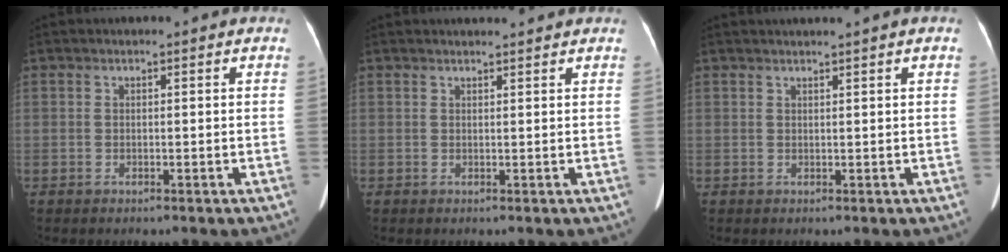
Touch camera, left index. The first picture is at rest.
{"total": 3.1, "force": [3.1, 0.2, 0.6], "torque": [-0.010, 0.015, 0.037]}
{"total": 1.8, "force": [1.5, -0.6, 0.7], "torque": [-0.009, 0.011, 0.029]}